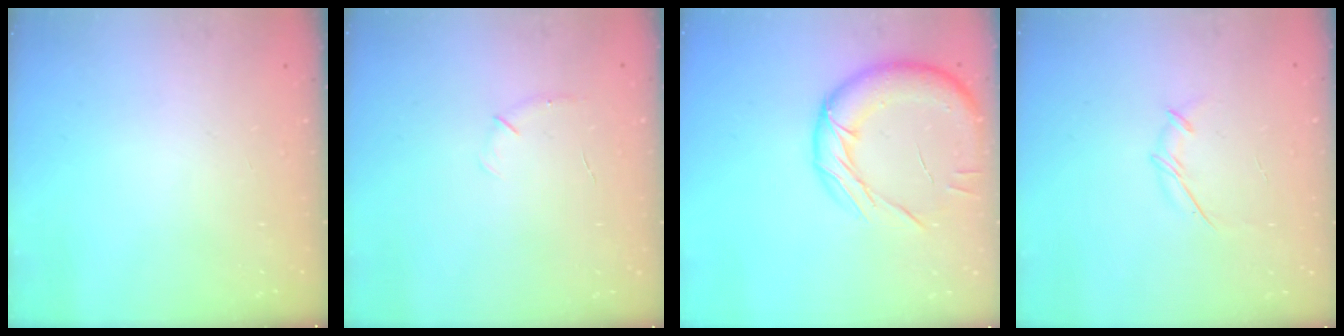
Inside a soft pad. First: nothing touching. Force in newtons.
{"total": 4.1, "press": 4.0, "slide": 1.0}
{"total": 15.2, "press": 15.1, "slide": 1.7}
{"total": 3.8, "press": 3.7, "slide": 0.7}